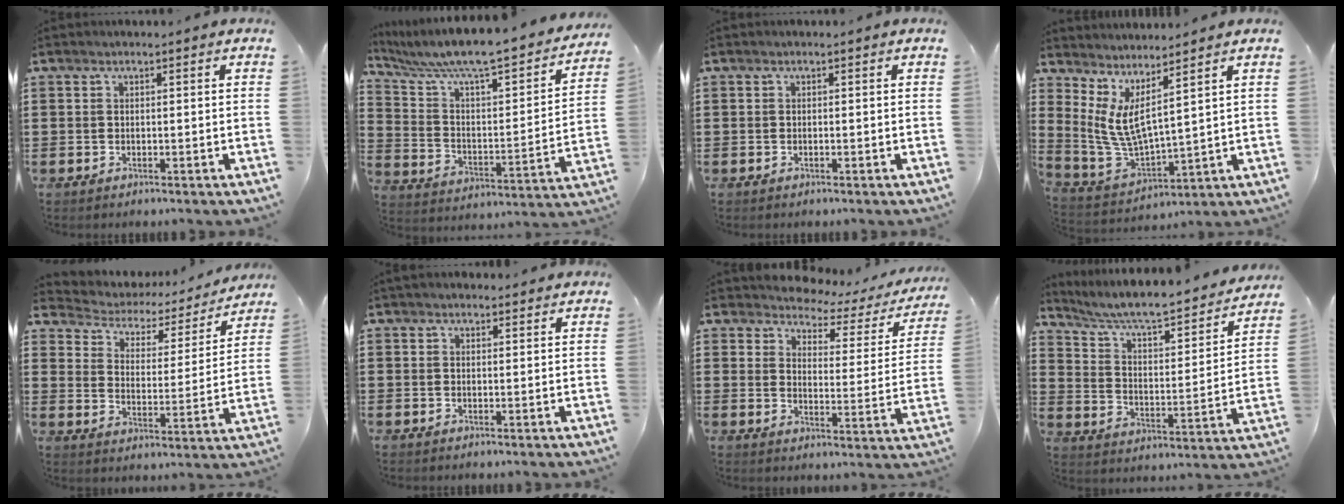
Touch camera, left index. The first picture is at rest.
{"total": 7.5, "force": [6.8, 0.5, 3.2], "torque": [-0.093, -0.060, 0.109]}
{"total": 0.0}
{"total": 5.8, "force": [2.7, 1.5, 4.9], "torque": [-0.137, -0.046, 0.040]}
{"total": 2.6, "force": [2.0, 1.6, 0.6], "torque": [-0.032, -0.018, 0.022]}
{"total": 1.5, "force": [1.2, 0.8, 0.0], "torque": [-0.003, 0.005, 0.024]}
{"total": 3.0, "force": [2.8, 1.0, 0.1], "torque": [-0.018, -0.027, 0.039]}
{"total": 5.9, "force": [5.3, 0.6, 2.5], "torque": [-0.073, -0.045, 0.083]}